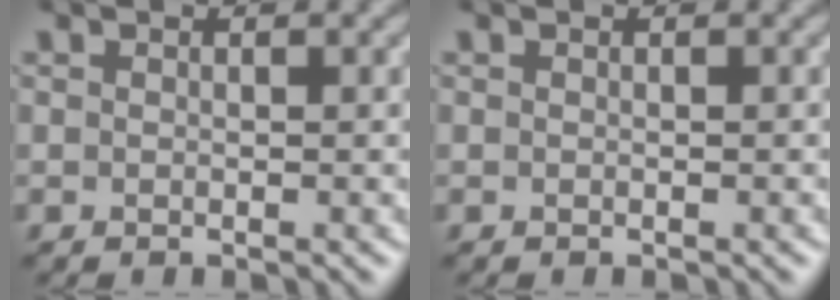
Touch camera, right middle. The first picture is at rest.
{"total": 0.0}